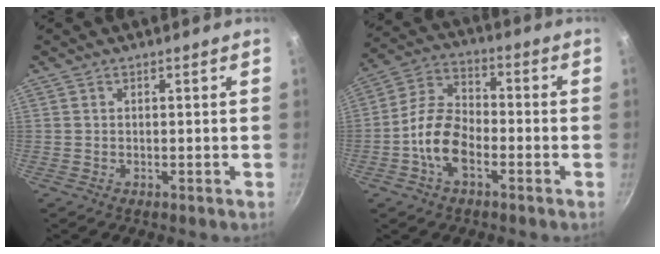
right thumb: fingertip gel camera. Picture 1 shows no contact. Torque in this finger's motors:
{"motor_torque": [-0.34, 0.73, -0.27, 0.00, 0.29]}